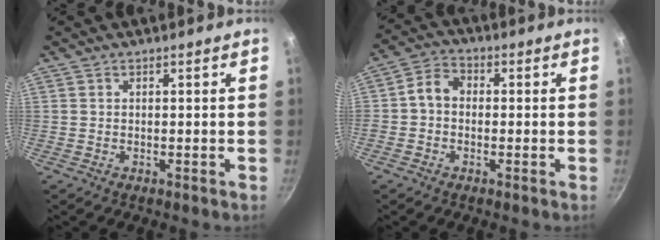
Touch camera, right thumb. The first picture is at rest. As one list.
[{"total": 4.9, "force": [-0.4, 4.0, 2.9], "torque": [-0.037, 0.018, -0.025]}]